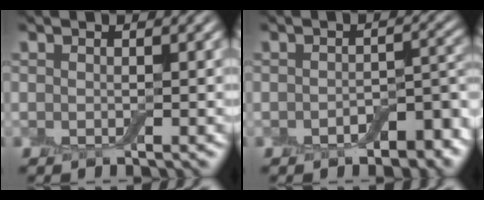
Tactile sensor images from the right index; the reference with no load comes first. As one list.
[{"total": 4.1, "force": [-2.2, 1.9, 2.9], "torque": [-0.040, 0.001, -0.031]}]